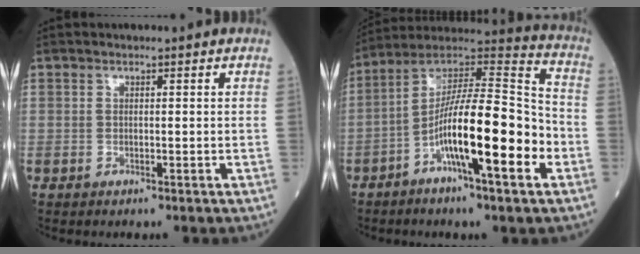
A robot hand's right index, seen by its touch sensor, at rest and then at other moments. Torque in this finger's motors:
{"motor_torque": [2.14, 0.00, 1.05, 0.21]}